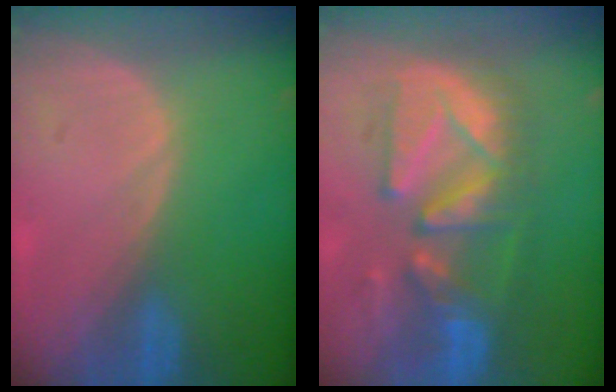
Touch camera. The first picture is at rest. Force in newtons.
{"total": 10.4, "press": 10.2, "slide": 2.3}